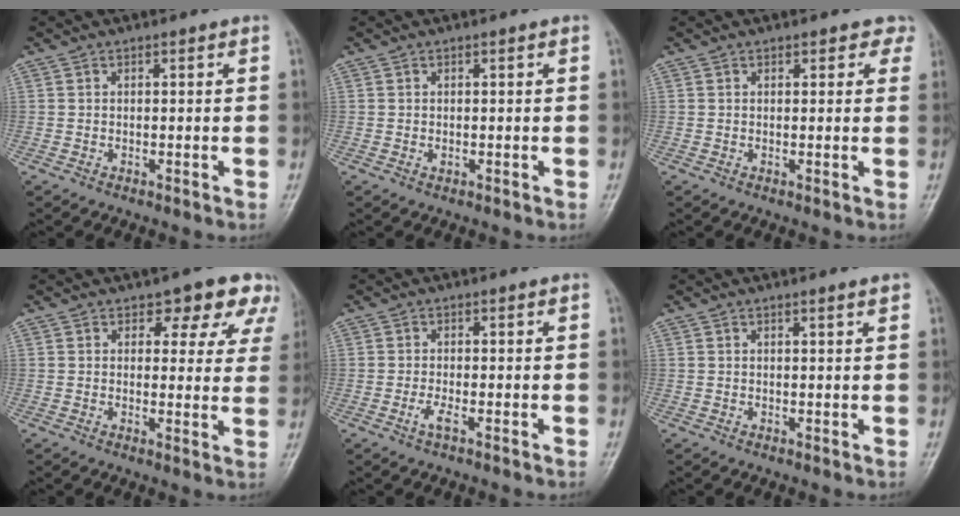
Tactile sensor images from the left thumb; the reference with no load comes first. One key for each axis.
{"total": 0.6, "fx": 0.0, "fy": 0.3, "fz": 0.5, "tx": -0.010, "ty": 0.006, "tz": 0.004}
{"total": 2.6, "fx": 1.8, "fy": 1.6, "fz": 1.0, "tx": 0.019, "ty": -0.004, "tz": 0.012}
{"total": 8.7, "fx": 5.8, "fy": 4.8, "fz": 4.4, "tx": -0.007, "ty": -0.027, "tz": 0.053}
{"total": 1.9, "fx": -0.8, "fy": 0.2, "fz": 1.7, "tx": -0.039, "ty": 0.001, "tz": -0.017}
{"total": 1.7, "fx": 1.1, "fy": 0.0, "fz": 1.2, "tx": -0.016, "ty": -0.004, "tz": 0.015}